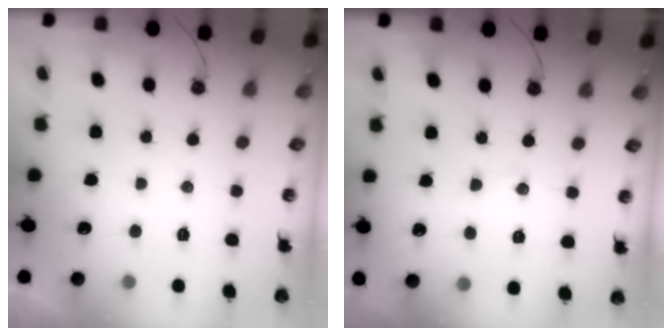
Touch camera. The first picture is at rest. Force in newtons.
{"total": 5.6, "press": 5.6, "slide": 0.3}